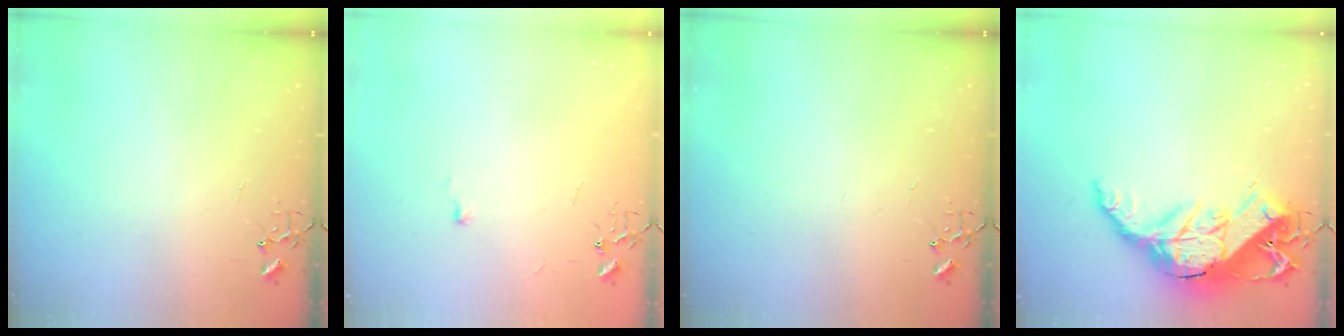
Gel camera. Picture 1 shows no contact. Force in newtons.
{"total": 3.4, "press": 3.4, "slide": 0.5}
{"total": 0.0}
{"total": 19.6, "press": 19.6, "slide": 1.2}